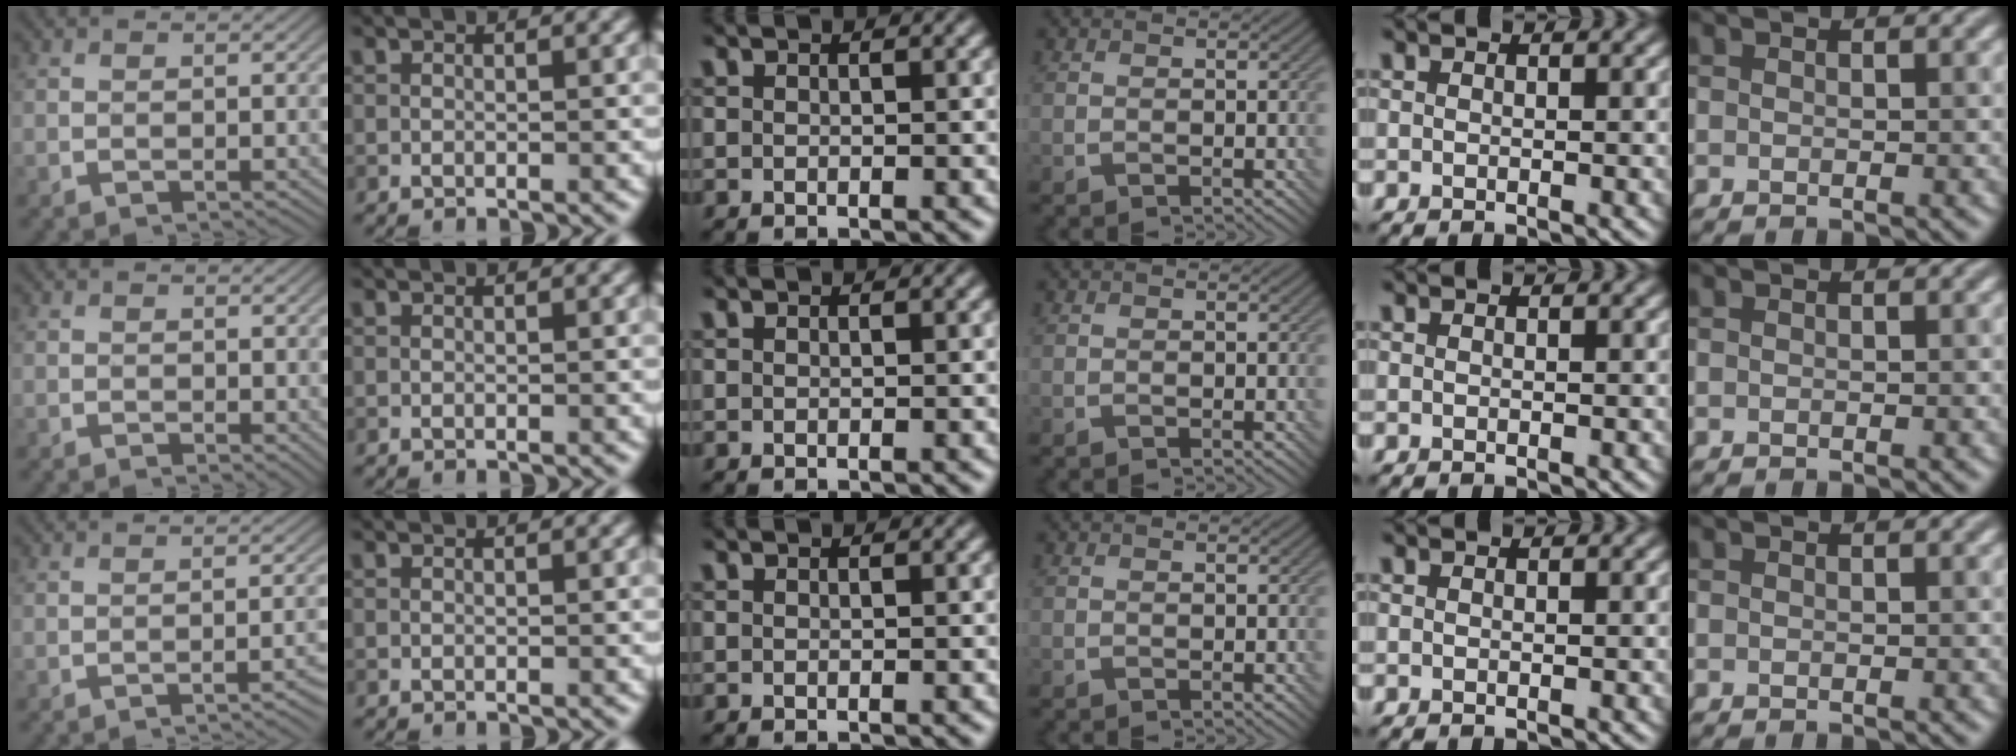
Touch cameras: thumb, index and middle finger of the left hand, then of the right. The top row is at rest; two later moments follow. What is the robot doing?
{"motion": "screw", "object": "bottle cap"}